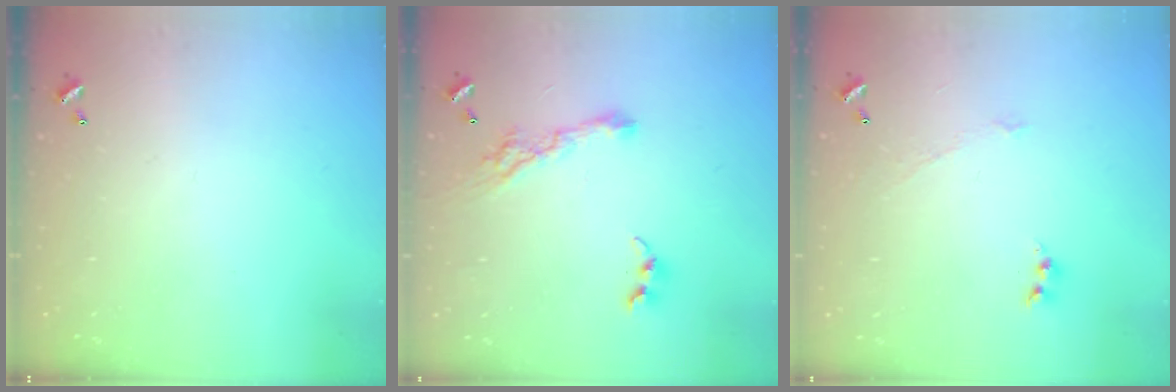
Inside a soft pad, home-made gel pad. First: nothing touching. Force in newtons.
{"total": 7.6, "press": 7.5, "slide": 1.1}
{"total": 1.9, "press": 1.8, "slide": 0.4}